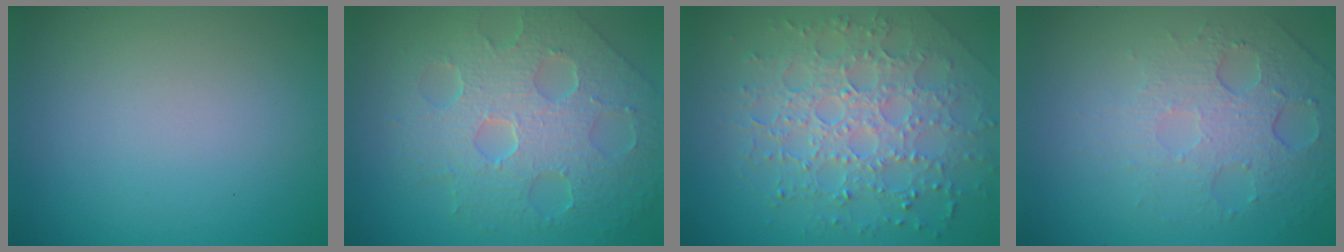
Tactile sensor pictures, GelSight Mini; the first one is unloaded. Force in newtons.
{"total": 8.7, "press": 5.9, "slide": 6.4}
{"total": 7.3, "press": 5.2, "slide": 5.1}
{"total": 5.2, "press": 3.3, "slide": 3.9}